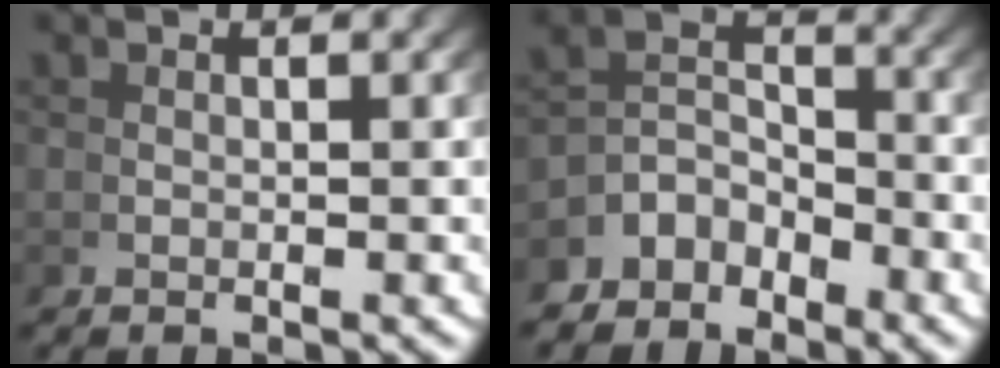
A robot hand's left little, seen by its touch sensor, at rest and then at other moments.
{"total": 5.0, "force": [-1.7, 3.9, 2.5], "torque": [-0.042, -0.015, -0.031]}